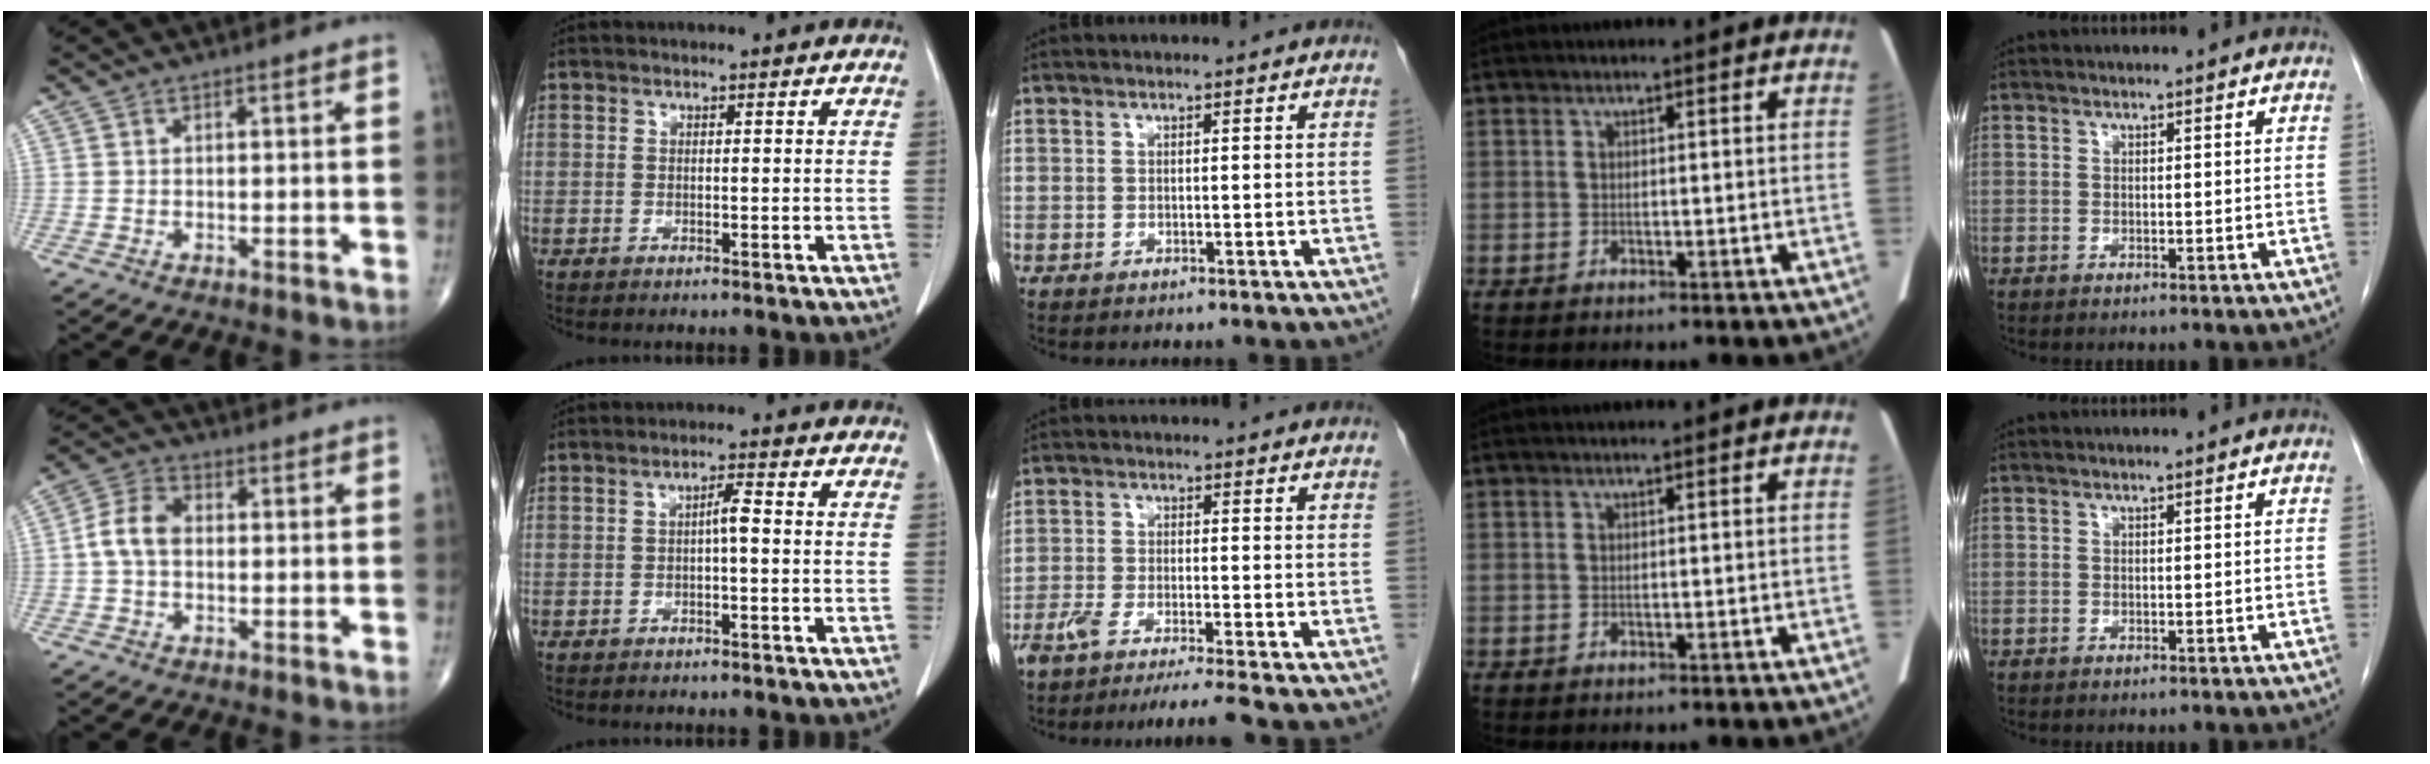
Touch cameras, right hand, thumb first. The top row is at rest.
{"thumb": {"total": 6.3, "force": [-0.2, 4.3, 4.6], "torque": [-0.089, 0.021, -0.013]}, "index": {"total": 2.1, "force": [-0.2, 0.2, 2.1], "torque": [-0.034, 0.005, -0.002]}, "middle": {"total": 8.1, "force": [-6.8, -1.2, 4.3], "torque": [-0.055, -0.019, -0.109]}}